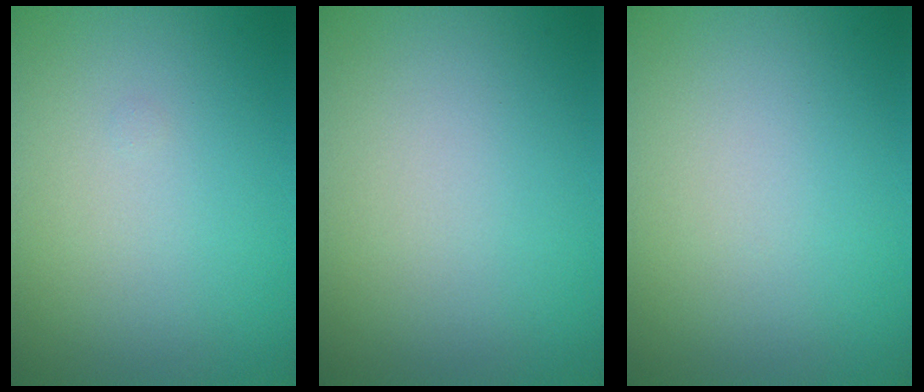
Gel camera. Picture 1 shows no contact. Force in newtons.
{"total": 0.0}
{"total": 0.0}